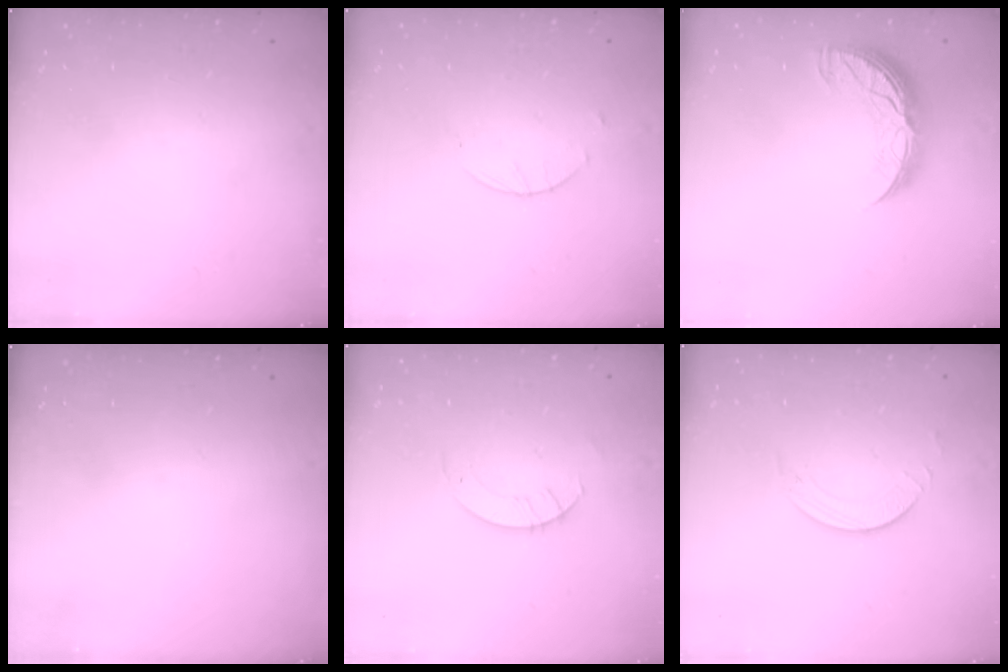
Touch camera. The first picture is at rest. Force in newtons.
{"total": 1.7, "press": 1.7, "slide": 0.3}
{"total": 11.5, "press": 11.5, "slide": 0.9}
{"total": 0.0}
{"total": 2.6, "press": 2.6, "slide": 0.2}
{"total": 2.5, "press": 2.5, "slide": 0.2}